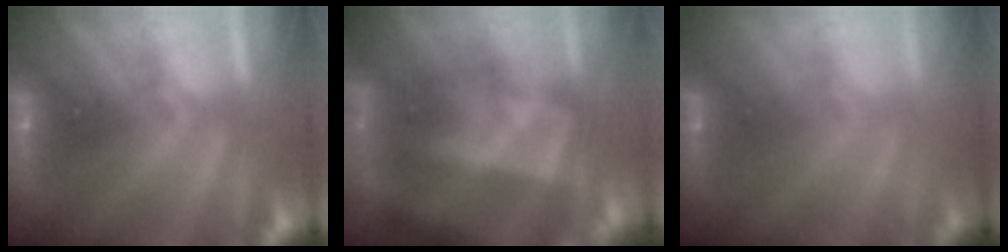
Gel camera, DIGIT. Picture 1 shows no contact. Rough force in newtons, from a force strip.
{"total": 7.8}
{"total": 1.8}